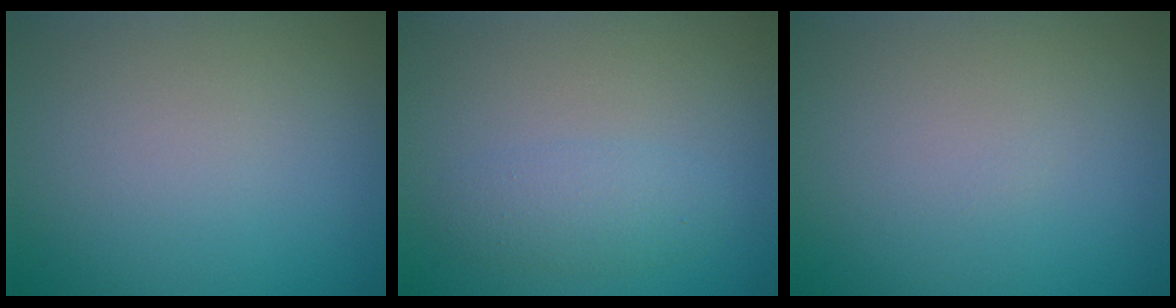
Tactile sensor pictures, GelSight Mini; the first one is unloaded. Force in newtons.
{"total": 2.3, "press": 2.3, "slide": 0.0}
{"total": 0.0}